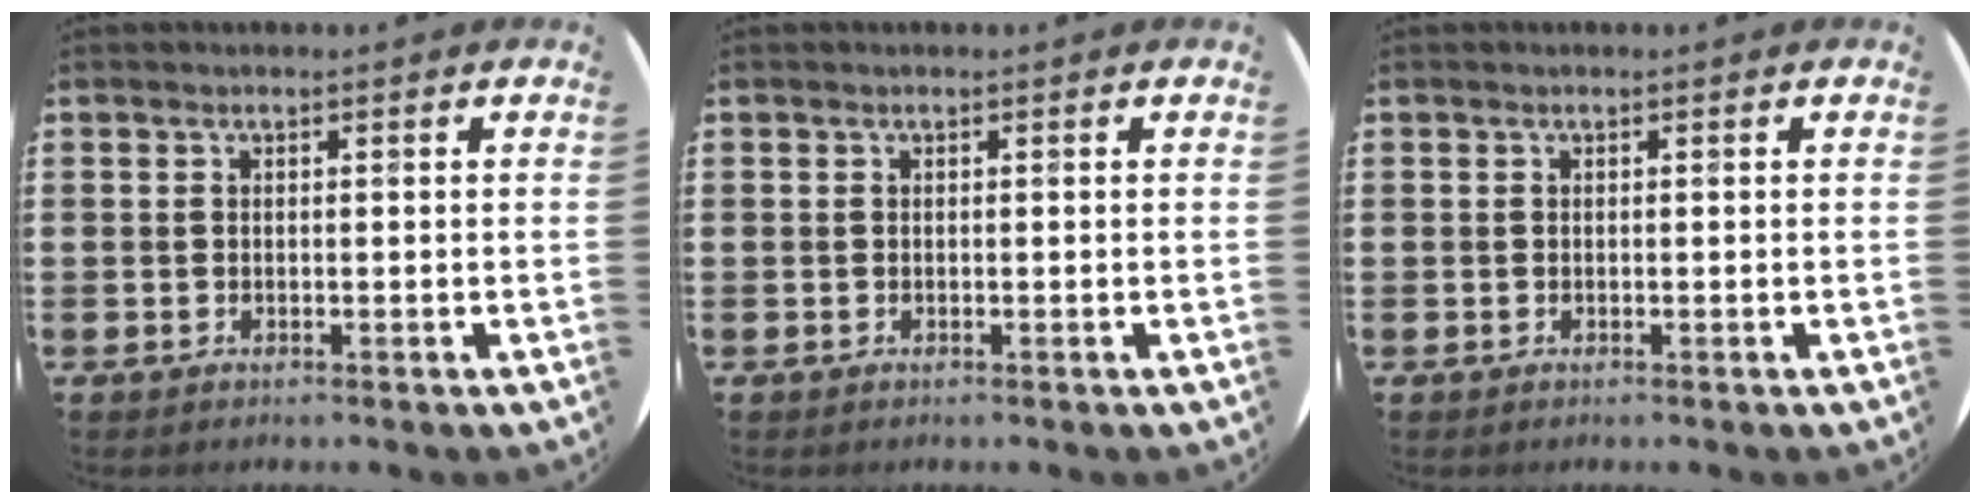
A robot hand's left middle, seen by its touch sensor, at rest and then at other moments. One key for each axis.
{"total": 0.0}
{"total": 0.0}